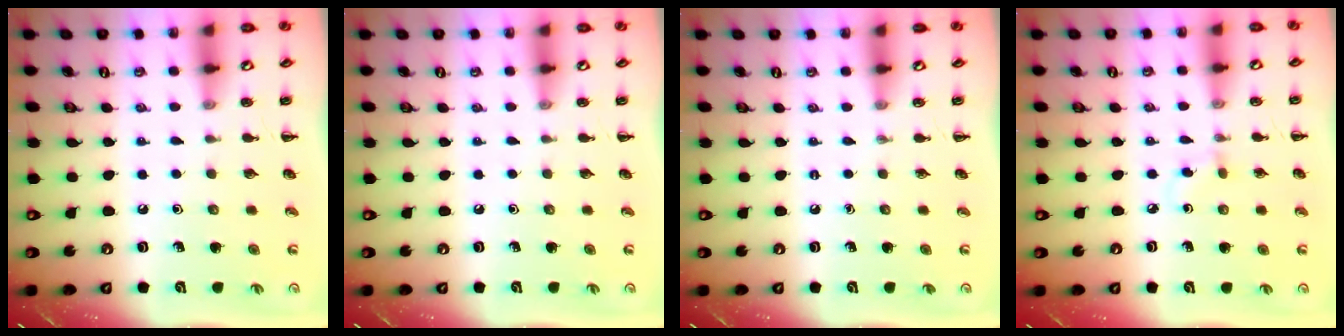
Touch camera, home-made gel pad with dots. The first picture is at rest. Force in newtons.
{"total": 0.0}
{"total": 0.0}
{"total": 3.0, "press": 2.7, "slide": 1.3}